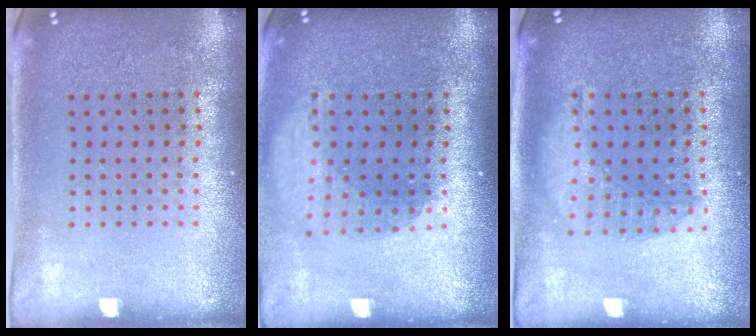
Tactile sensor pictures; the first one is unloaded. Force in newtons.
{"total": 1.9, "press": 1.4, "slide": 1.2}
{"total": 1.5, "press": 1.5, "slide": 0.5}